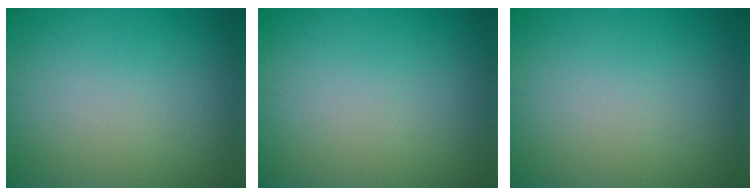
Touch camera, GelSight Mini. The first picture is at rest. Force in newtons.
{"total": 0.0}
{"total": 0.0}